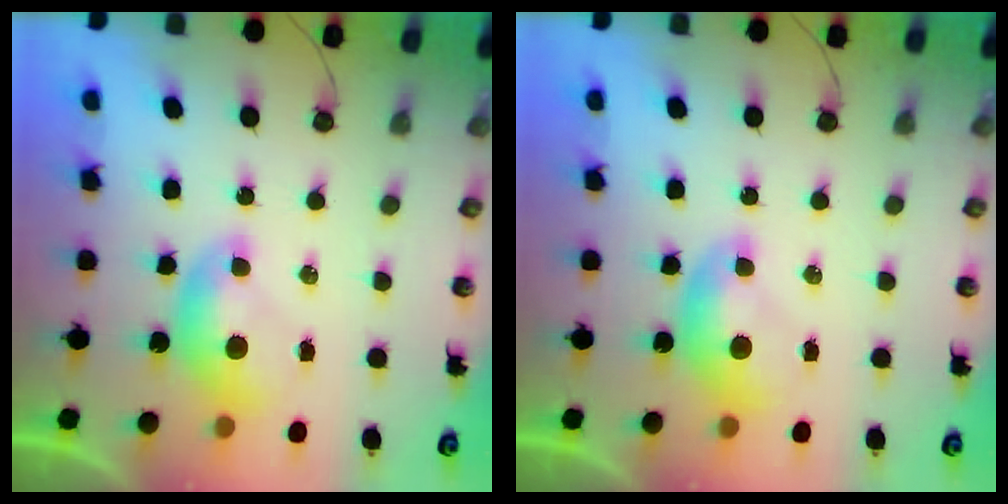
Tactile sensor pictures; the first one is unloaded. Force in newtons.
{"total": 0.0}